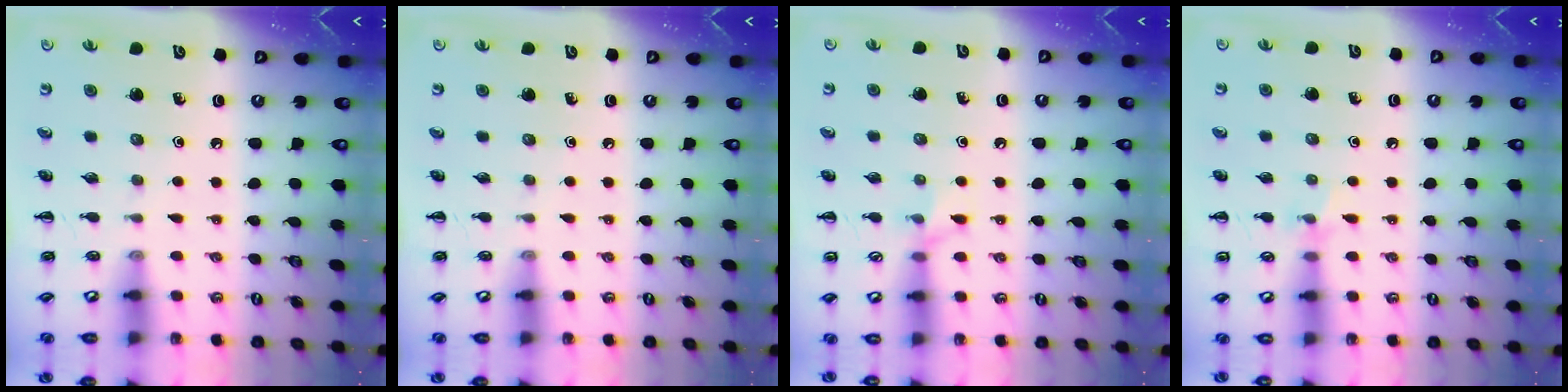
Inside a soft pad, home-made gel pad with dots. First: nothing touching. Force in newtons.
{"total": 0.0}
{"total": 5.3, "press": 5.2, "slide": 1.2}
{"total": 5.6, "press": 5.5, "slide": 1.4}